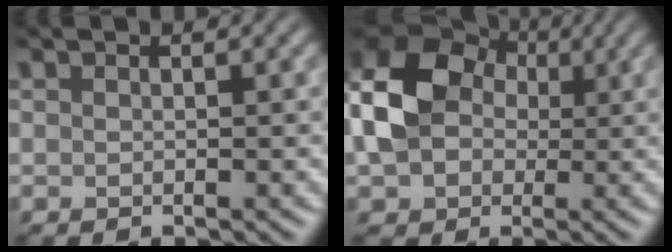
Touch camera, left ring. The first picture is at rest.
{"total": 8.6, "force": [0.1, 6.9, 5.2], "torque": [-0.116, 0.011, -0.014]}